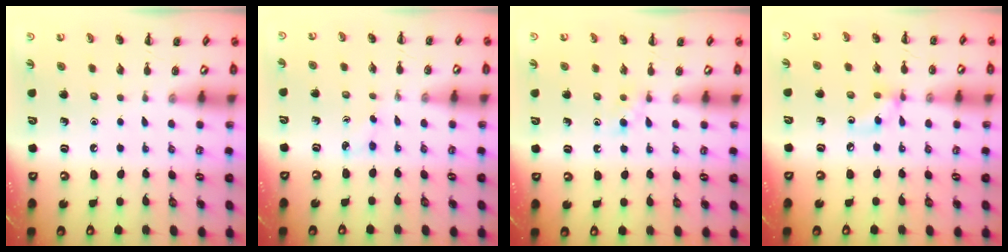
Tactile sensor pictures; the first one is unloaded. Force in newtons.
{"total": 2.8, "press": 2.7, "slide": 0.8}
{"total": 2.7, "press": 2.5, "slide": 1.0}
{"total": 5.1, "press": 5.1, "slide": 0.3}